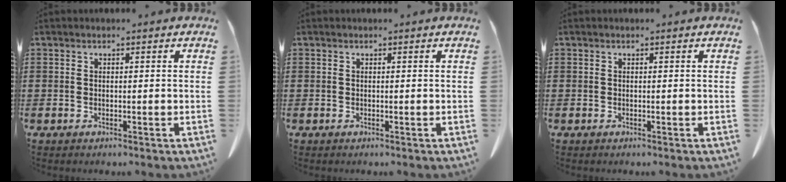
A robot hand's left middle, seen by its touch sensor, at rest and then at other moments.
{"total": 0.0}
{"total": 0.0}